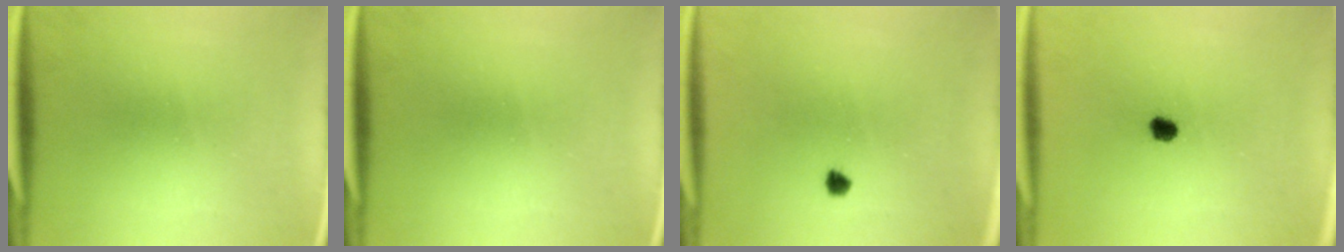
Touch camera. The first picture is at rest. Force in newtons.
{"total": 0.0}
{"total": 1.3}
{"total": 2.1}